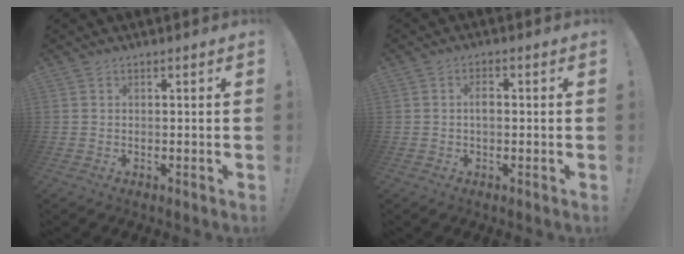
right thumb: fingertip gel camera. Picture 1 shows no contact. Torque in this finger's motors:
{"motor_torque": [0.81, 0.53, 0.40, 0.09, 0.00]}